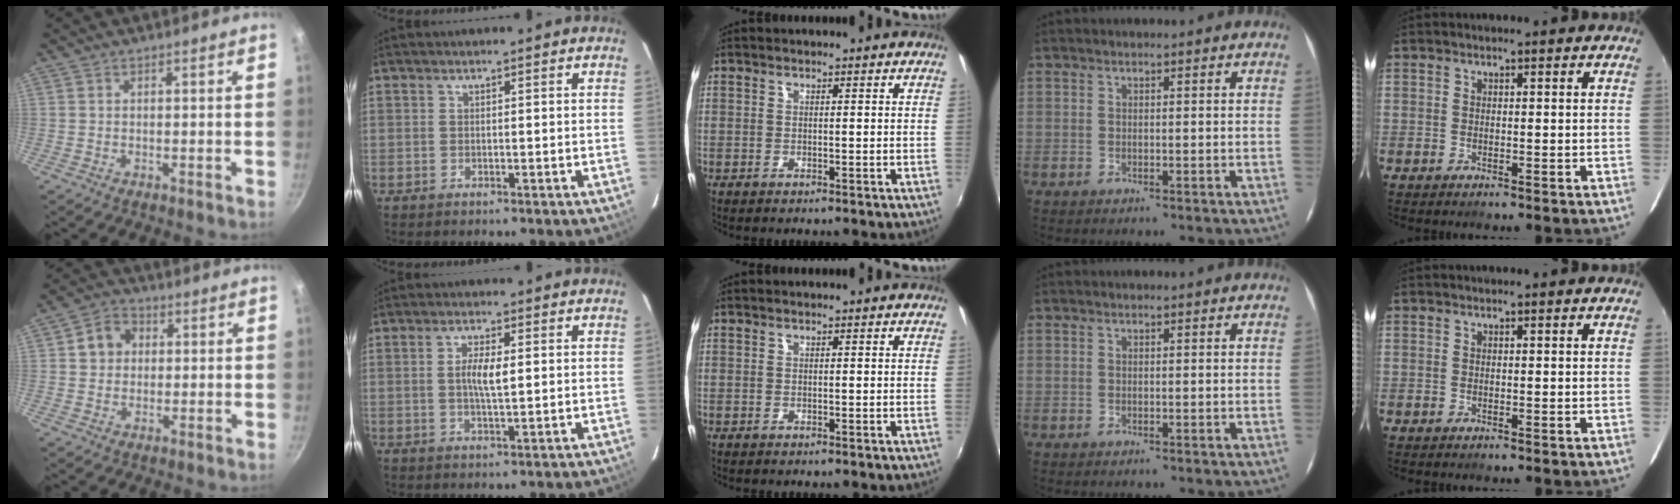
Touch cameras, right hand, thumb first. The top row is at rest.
{"thumb": {"total": 5.9, "force": [1.1, 5.1, 2.7], "torque": [-0.014, 0.011, 0.007]}, "index": {"total": 4.2, "force": [0.4, 1.1, 4.1], "torque": [-0.075, 0.000, 0.007]}}